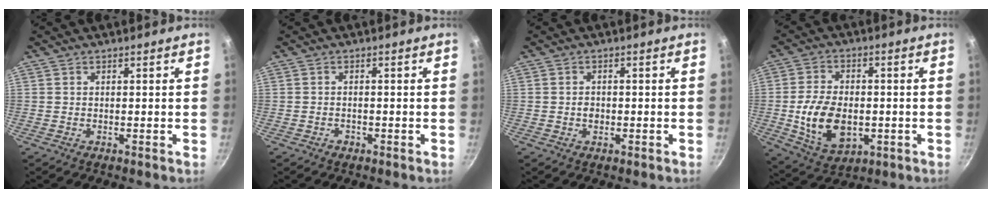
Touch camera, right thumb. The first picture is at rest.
{"total": 1.1, "force": [-0.7, 0.8, 0.4], "torque": [-0.007, 0.007, -0.010]}
{"total": 1.9, "force": [-0.4, 1.5, 1.1], "torque": [-0.013, 0.007, -0.007]}
{"total": 13.3, "force": [-2.0, 8.6, 10.0], "torque": [-0.169, 0.003, -0.025]}